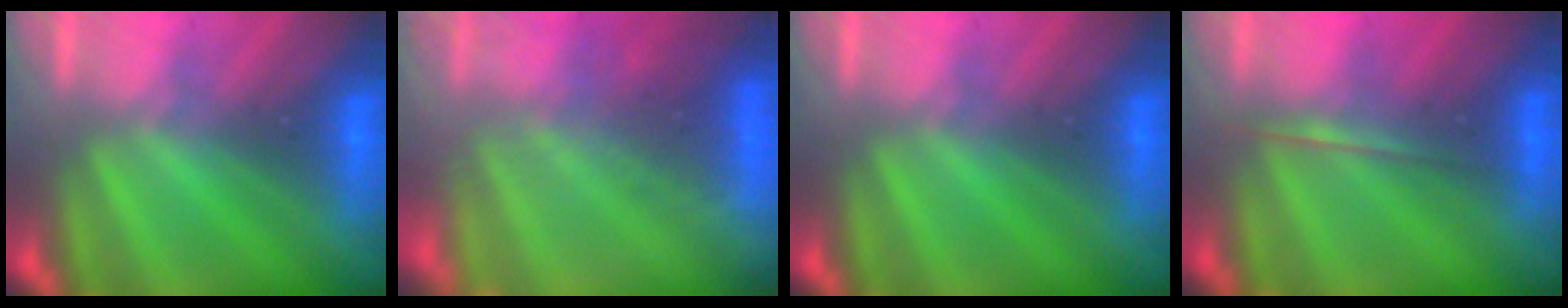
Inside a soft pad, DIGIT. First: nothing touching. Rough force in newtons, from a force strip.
{"total": 7.9}
{"total": 0.0}
{"total": 1.6}